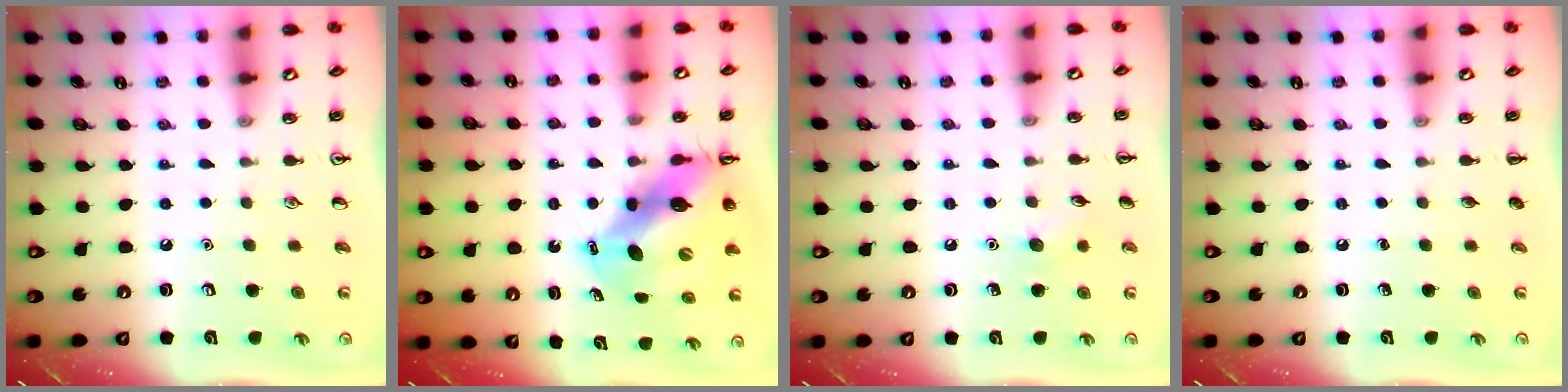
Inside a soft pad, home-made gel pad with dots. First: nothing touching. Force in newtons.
{"total": 10.6, "press": 10.1, "slide": 3.1}
{"total": 5.6, "press": 5.4, "slide": 1.5}
{"total": 0.0}